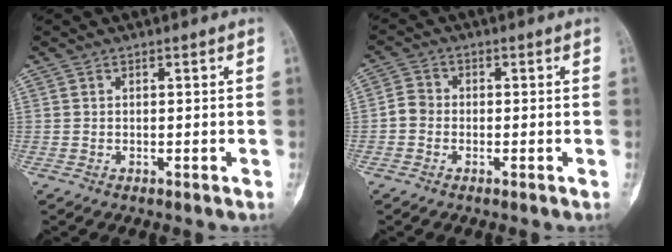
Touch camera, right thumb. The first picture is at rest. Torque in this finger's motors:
{"motor_torque": [0.38, -0.36, 0.51, -0.25, -0.12]}